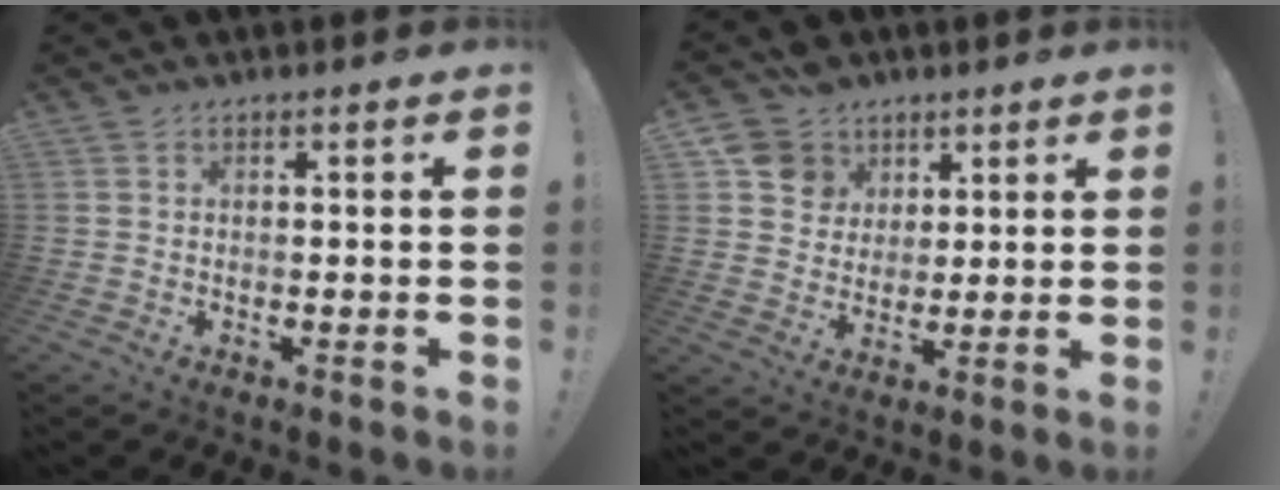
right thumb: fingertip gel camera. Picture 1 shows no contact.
{"total": 9.2, "force": [4.6, 7.8, 1.4], "torque": [-0.019, -0.033, 0.096]}